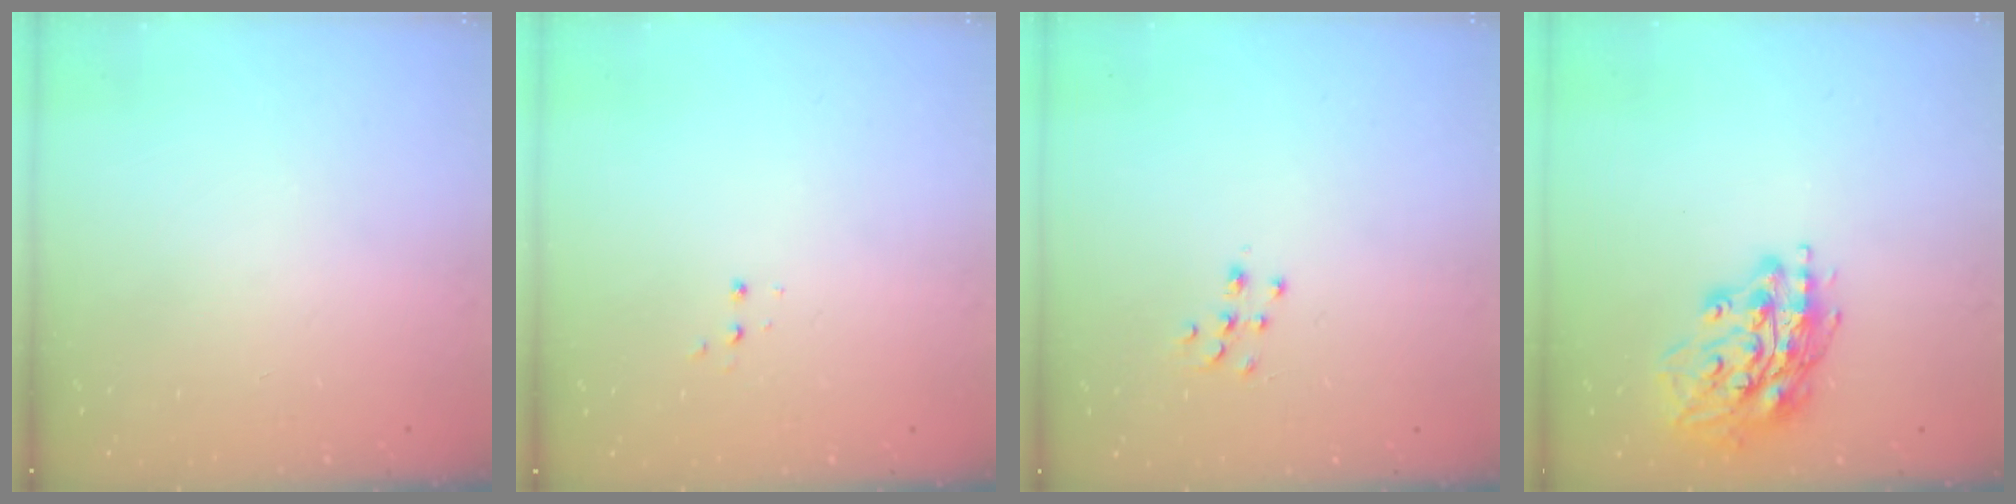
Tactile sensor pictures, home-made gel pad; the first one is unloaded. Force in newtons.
{"total": 2.8, "press": 2.8, "slide": 0.5}
{"total": 7.2, "press": 7.2, "slide": 0.5}
{"total": 16.0, "press": 16.0, "slide": 1.4}